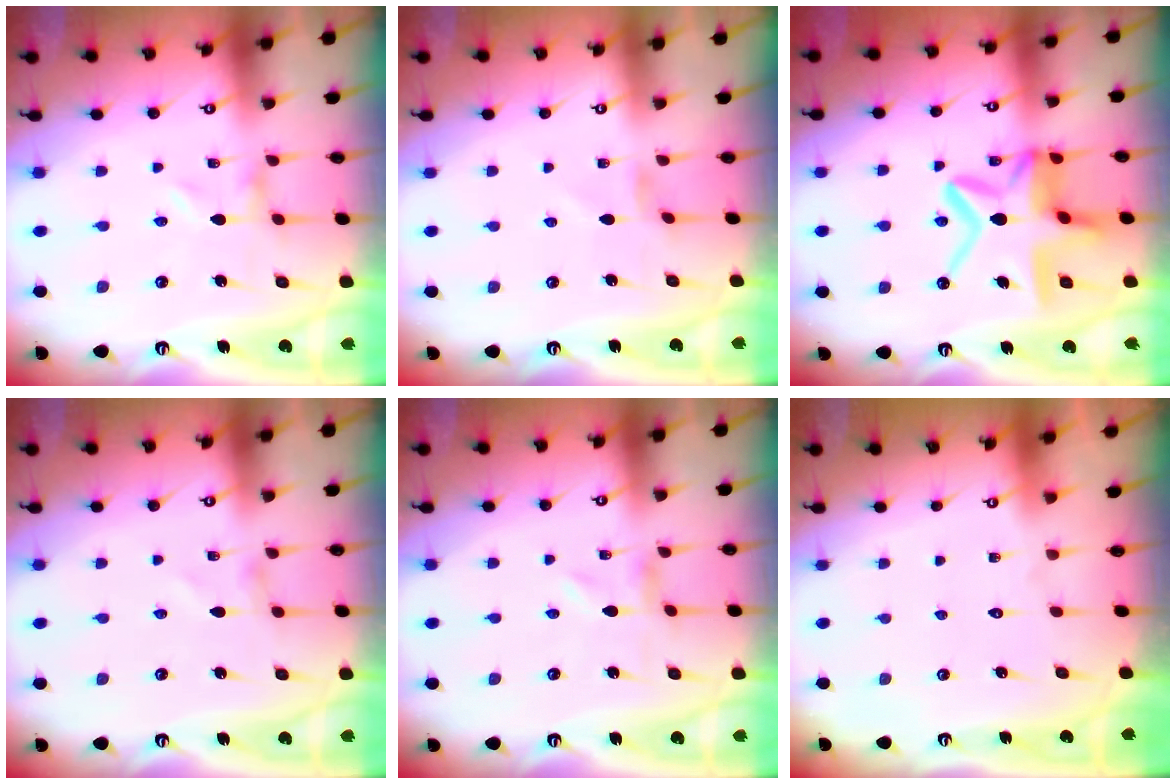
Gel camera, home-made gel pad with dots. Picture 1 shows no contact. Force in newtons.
{"total": 1.2, "press": 1.2, "slide": 0.4}
{"total": 15.9, "press": 15.9, "slide": 1.5}
{"total": 0.9, "press": 0.9, "slide": 0.1}
{"total": 0.0}
{"total": 1.6, "press": 1.6, "slide": 0.1}